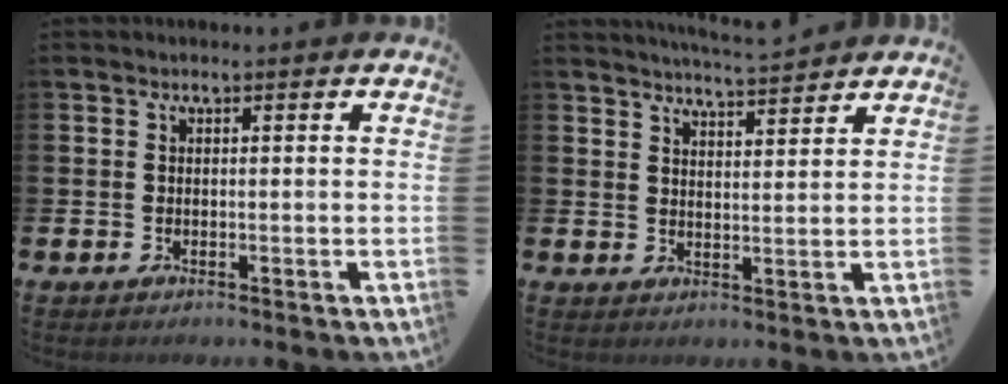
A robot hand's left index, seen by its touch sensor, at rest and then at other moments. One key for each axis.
{"total": 4.6, "fx": 4.6, "fy": -0.5, "fz": 0.2, "tx": -0.017, "ty": -0.028, "tz": 0.082}